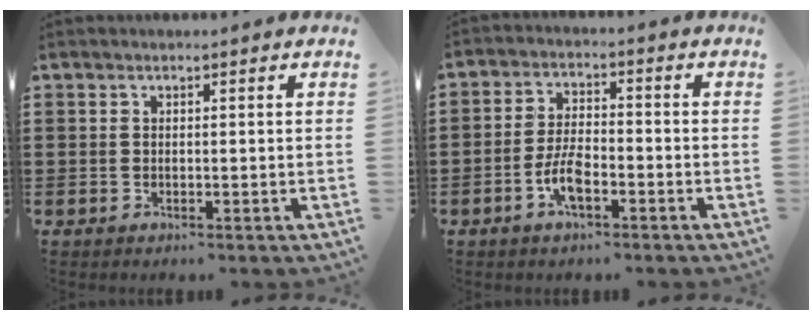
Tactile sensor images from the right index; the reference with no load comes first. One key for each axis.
{"total": 5.5, "fx": -2.5, "fy": 2.3, "fz": 4.3, "tx": -0.107, "ty": -0.002, "tz": -0.054}